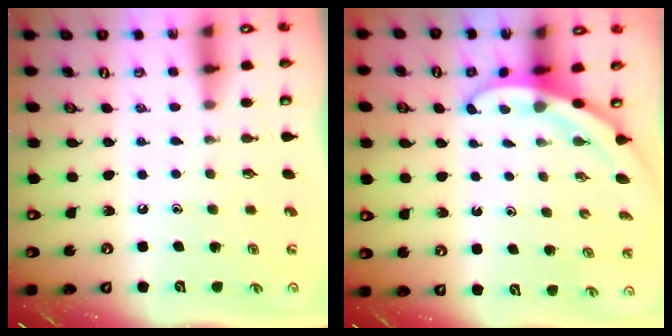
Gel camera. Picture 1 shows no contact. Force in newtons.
{"total": 3.2, "press": 3.2, "slide": 0.2}